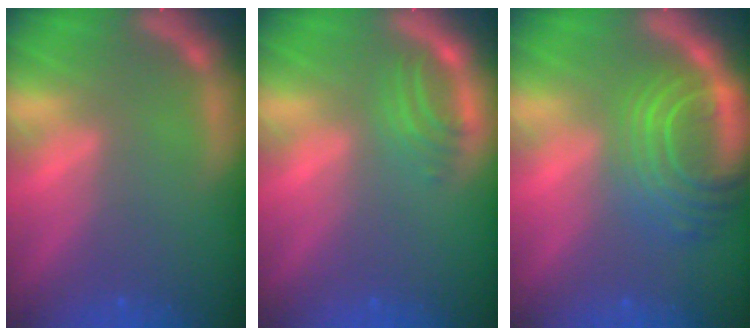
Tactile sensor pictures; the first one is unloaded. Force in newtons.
{"total": 2.5}
{"total": 9.0}